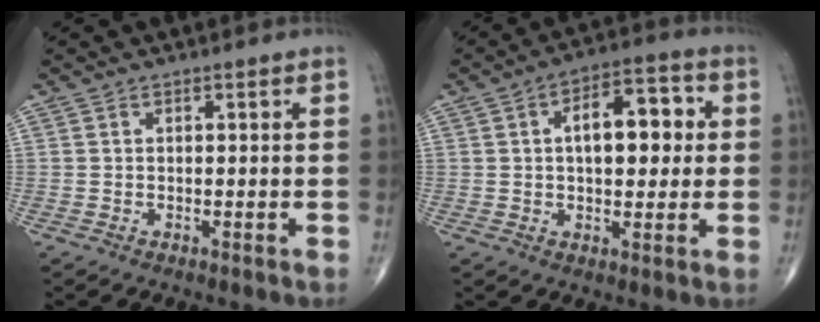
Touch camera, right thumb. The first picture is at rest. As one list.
[{"total": 12.8, "force": [2.0, 6.8, 10.7], "torque": [-0.125, 0.022, 0.024]}]